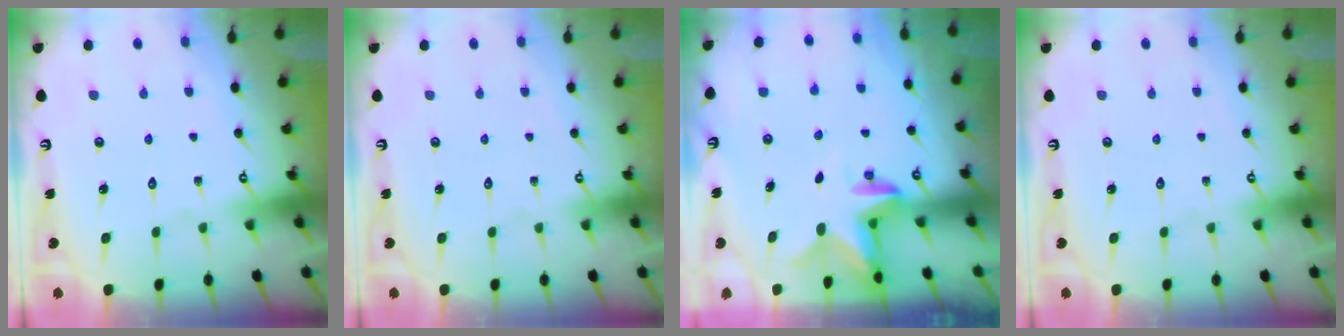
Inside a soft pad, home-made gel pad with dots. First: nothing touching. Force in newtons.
{"total": 0.0}
{"total": 2.4, "press": 2.3, "slide": 0.4}
{"total": 0.0}